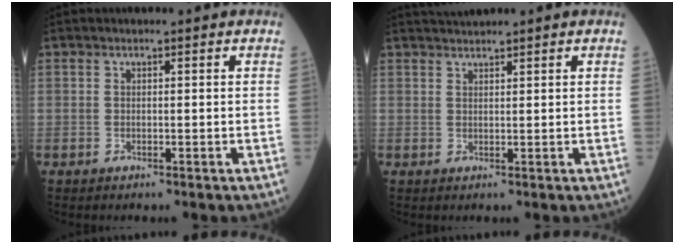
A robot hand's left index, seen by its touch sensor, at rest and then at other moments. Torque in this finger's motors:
{"motor_torque": [-0.24, -0.28, 0.02, 0.02]}